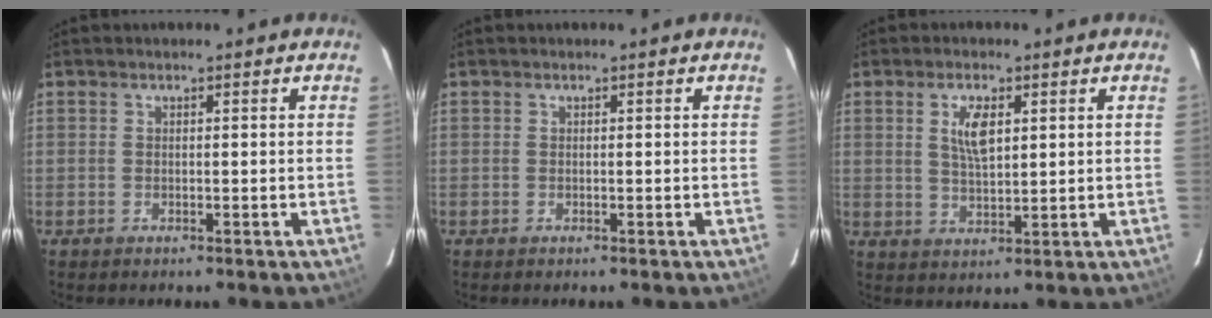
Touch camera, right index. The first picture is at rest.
{"total": 0.0}
{"total": 5.4, "force": [1.9, 2.3, 4.6], "torque": [-0.083, 0.002, 0.038]}